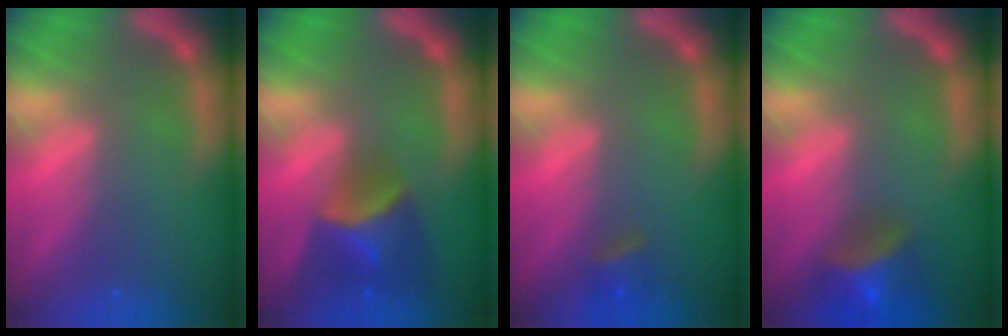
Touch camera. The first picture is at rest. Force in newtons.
{"total": 6.0}
{"total": 1.9}
{"total": 5.5}